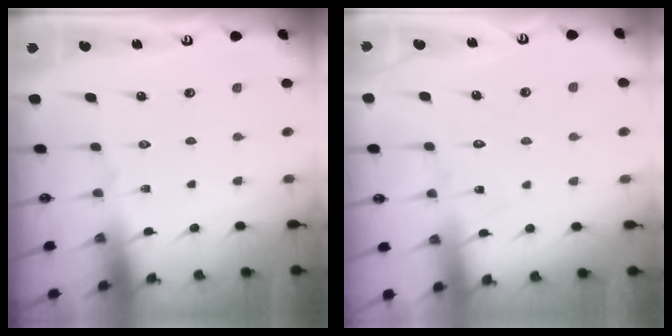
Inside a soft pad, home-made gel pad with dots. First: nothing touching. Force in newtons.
{"total": 5.3, "press": 5.3, "slide": 0.4}